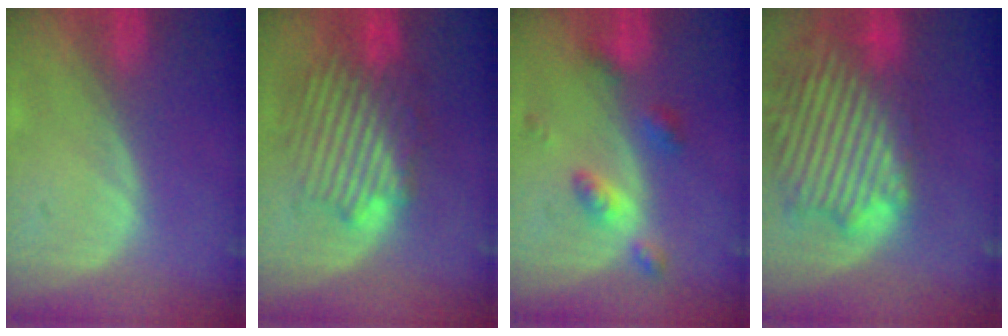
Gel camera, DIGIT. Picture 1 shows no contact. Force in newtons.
{"total": 8.9, "press": 8.7, "slide": 1.5}
{"total": 4.8, "press": 4.8, "slide": 0.1}
{"total": 14.6, "press": 12.5, "slide": 7.5}